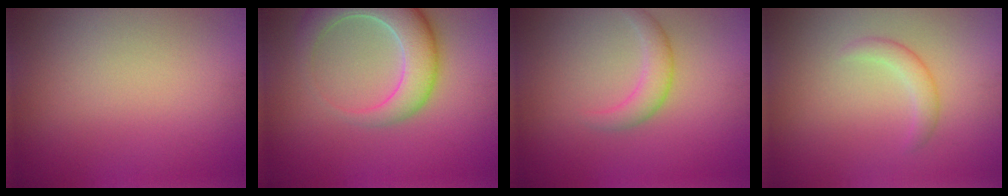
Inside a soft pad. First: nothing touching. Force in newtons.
{"total": 7.0, "press": 7.0, "slide": 0.7}
{"total": 2.3, "press": 2.3, "slide": 0.2}
{"total": 1.6, "press": 1.6, "slide": 0.1}